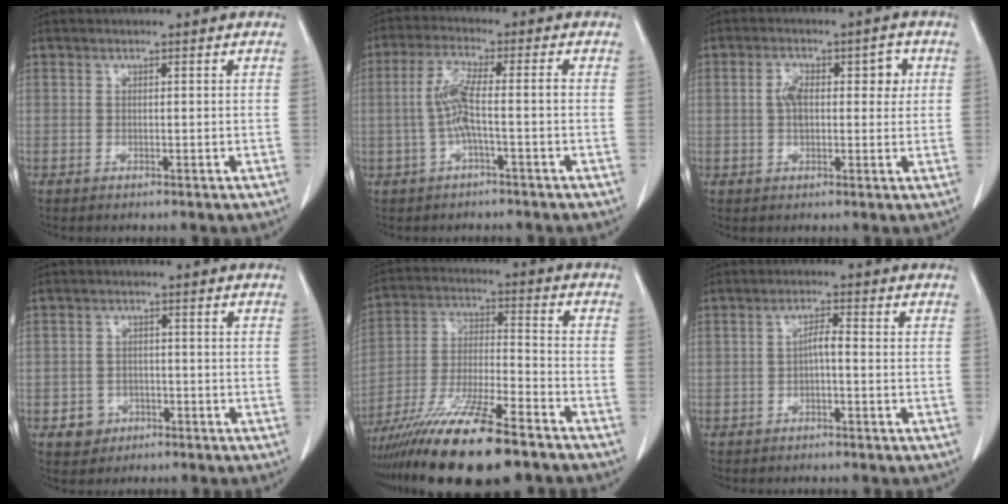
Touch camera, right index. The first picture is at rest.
{"total": 5.7, "force": [-1.0, 0.4, 5.6], "torque": [-0.123, 0.014, -0.020]}
{"total": 6.2, "force": [1.1, 2.9, 5.4], "torque": [-0.088, 0.023, 0.015]}
{"total": 3.4, "force": [-1.6, 3.0, 0.5], "torque": [-0.003, 0.012, -0.019]}
{"total": 18.9, "force": [-13.7, 2.4, 12.8], "torque": [-0.238, -0.035, -0.244]}
{"total": 2.3, "force": [-0.5, 0.4, 2.2], "torque": [-0.038, 0.005, -0.009]}